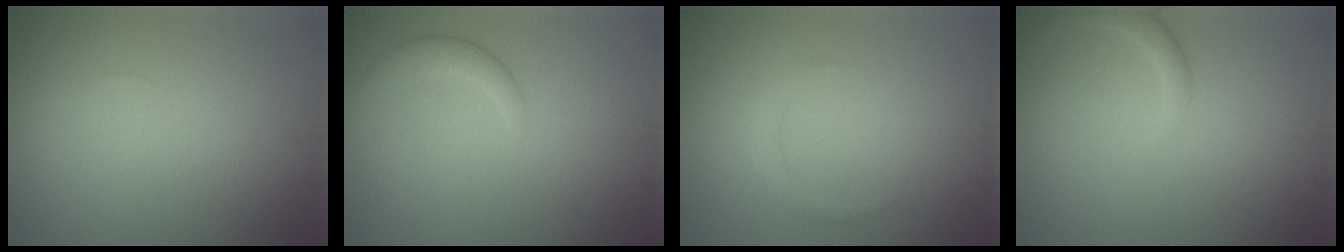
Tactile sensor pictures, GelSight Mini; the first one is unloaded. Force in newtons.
{"total": 2.1, "press": 2.1, "slide": 0.2}
{"total": 0.8, "press": 0.8, "slide": 0.0}
{"total": 1.5, "press": 1.5, "slide": 0.2}